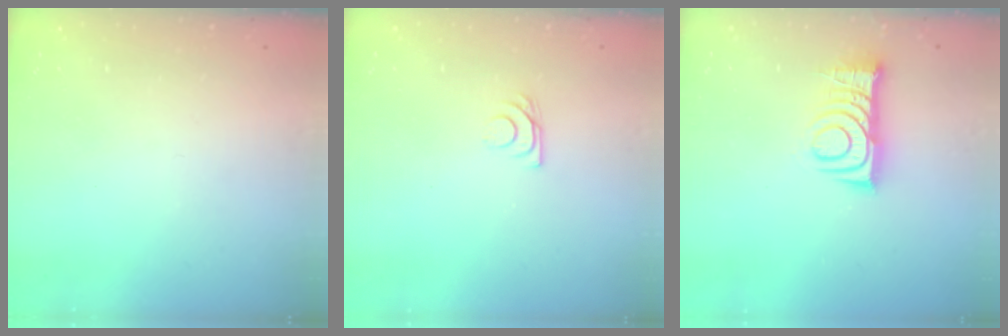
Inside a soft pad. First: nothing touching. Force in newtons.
{"total": 6.1, "press": 6.0, "slide": 0.8}
{"total": 10.8, "press": 10.8, "slide": 0.9}